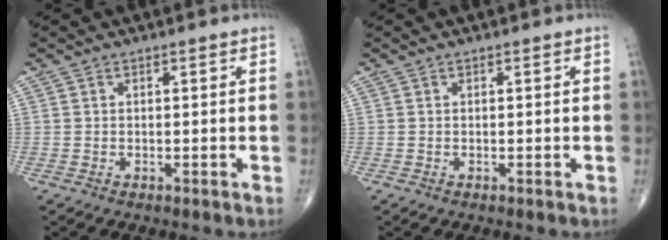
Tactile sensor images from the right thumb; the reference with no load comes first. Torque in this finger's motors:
{"motor_torque": [0.00, 0.00, 0.02, -0.02, 0.02]}